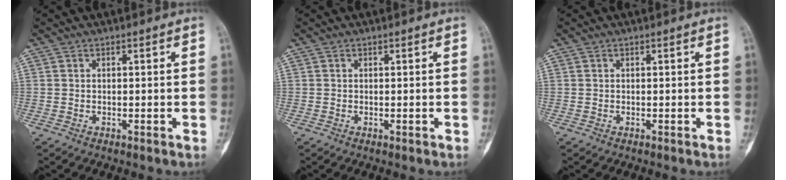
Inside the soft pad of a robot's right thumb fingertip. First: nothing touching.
{"total": 0.0}
{"total": 0.0}